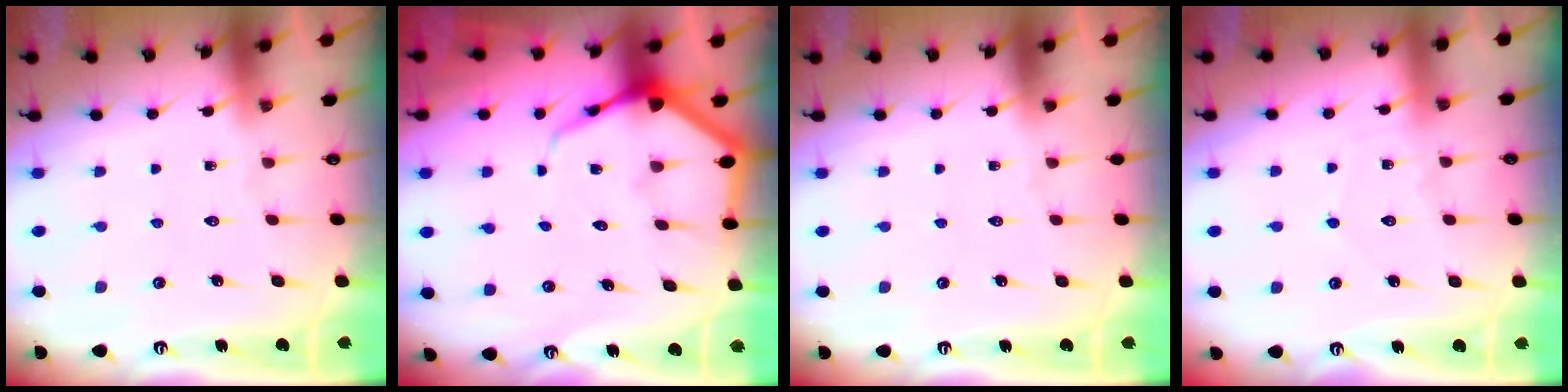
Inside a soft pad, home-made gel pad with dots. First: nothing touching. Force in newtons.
{"total": 6.7, "press": 6.7, "slide": 0.8}
{"total": 0.0}
{"total": 4.4, "press": 4.3, "slide": 0.5}